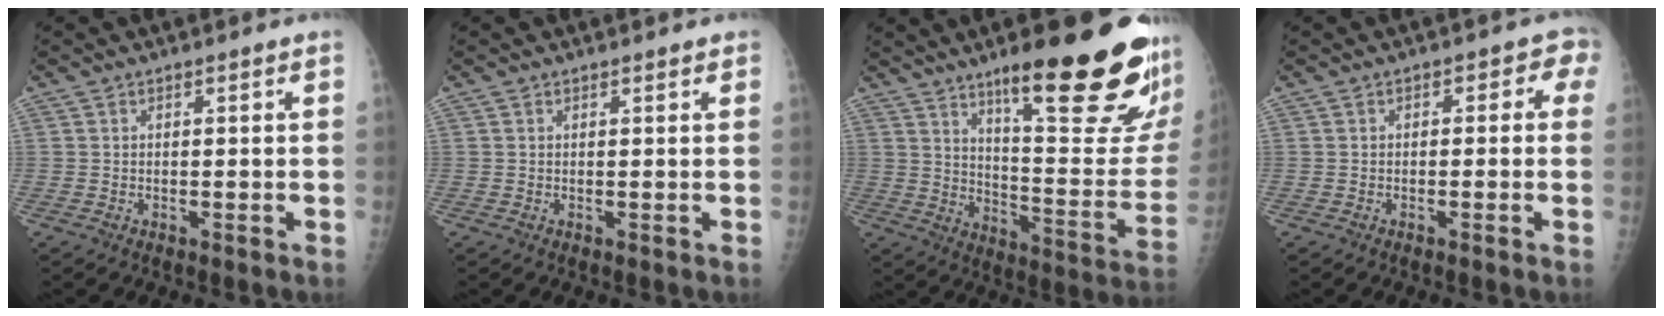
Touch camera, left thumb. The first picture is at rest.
{"total": 0.7, "force": [0.4, 0.4, 0.4], "torque": [-0.004, -0.001, 0.002]}
{"total": 27.2, "force": [16.3, 5.7, 21.0], "torque": [-0.248, -0.083, 0.247]}
{"total": 3.3, "force": [-0.2, 2.2, 2.4], "torque": [0.002, 0.020, -0.017]}